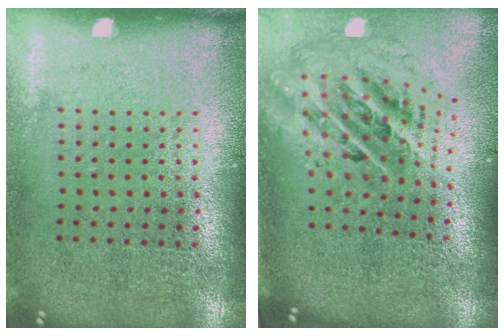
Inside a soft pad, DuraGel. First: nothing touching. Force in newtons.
{"total": 2.8, "press": 1.9, "slide": 2.0}